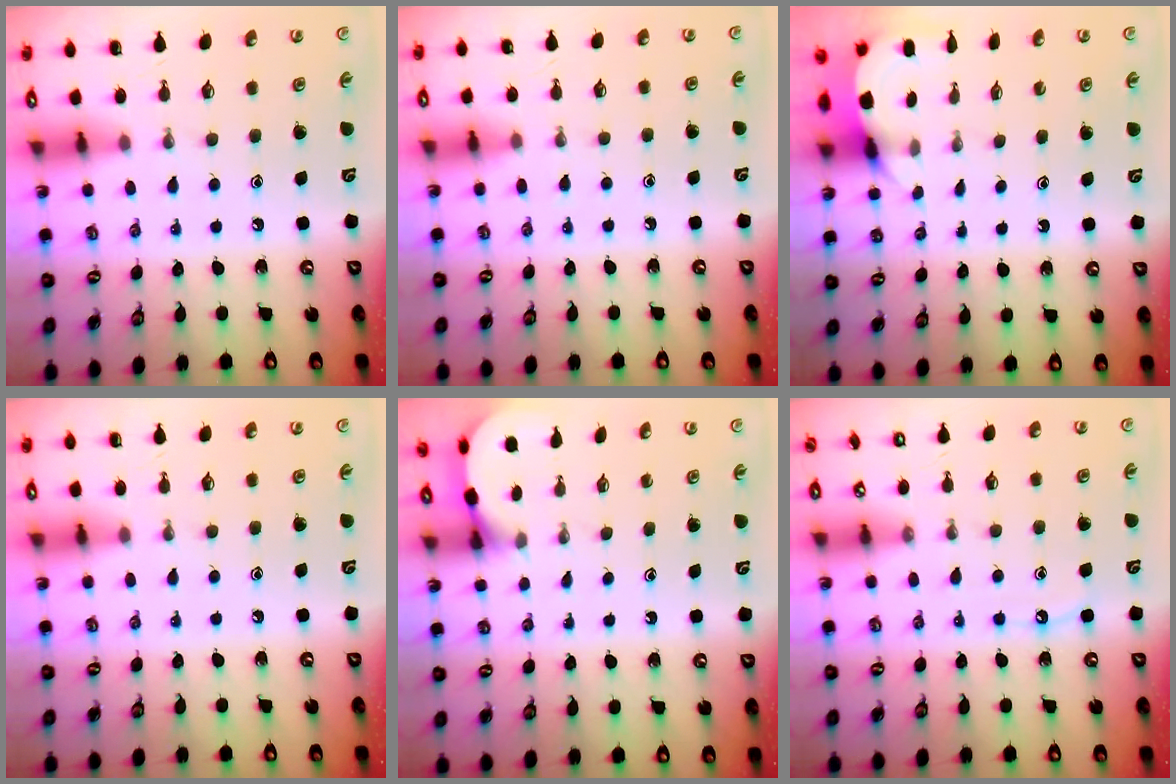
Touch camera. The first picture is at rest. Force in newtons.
{"total": 3.9, "press": 3.9, "slide": 0.5}
{"total": 5.2, "press": 5.2, "slide": 0.1}
{"total": 0.0}
{"total": 1.9, "press": 1.9, "slide": 0.2}
{"total": 4.8, "press": 4.8, "slide": 0.5}